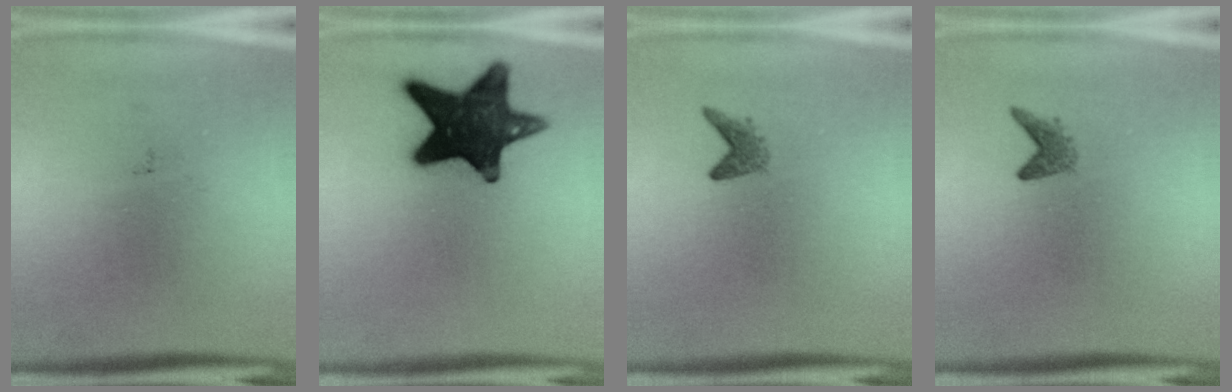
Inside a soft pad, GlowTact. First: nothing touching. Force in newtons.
{"total": 15.8}
{"total": 1.4}
{"total": 1.4}